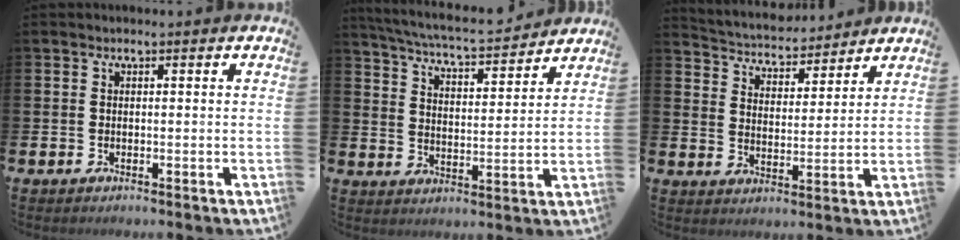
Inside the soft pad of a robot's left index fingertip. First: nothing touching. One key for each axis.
{"total": 6.0, "fx": 5.8, "fy": 0.3, "fz": 1.5, "tx": -0.054, "ty": -0.044, "tz": 0.097}
{"total": 4.5, "fx": 4.3, "fy": 1.3, "fz": 0.0, "tx": -0.025, "ty": -0.034, "tz": 0.073}